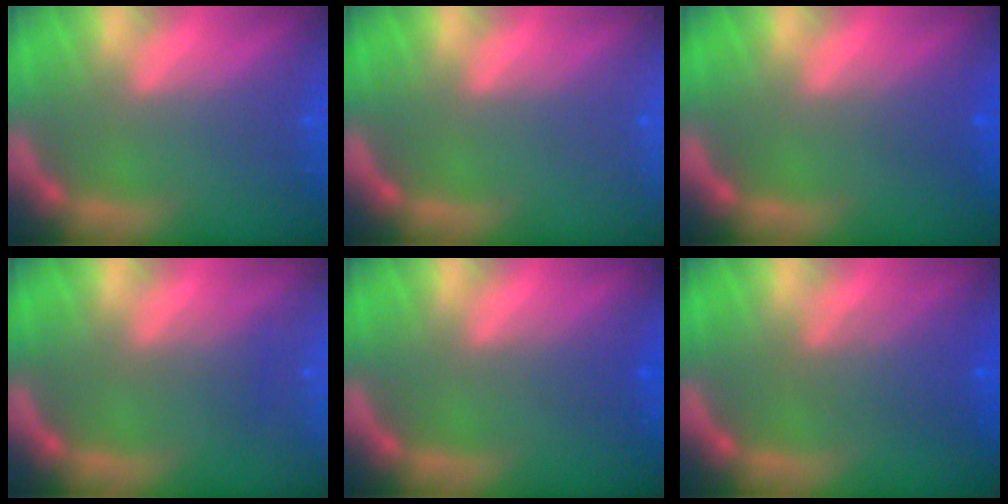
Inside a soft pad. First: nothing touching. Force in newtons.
{"total": 0.0}
{"total": 1.4}
{"total": 1.5}
{"total": 1.5}
{"total": 3.6}